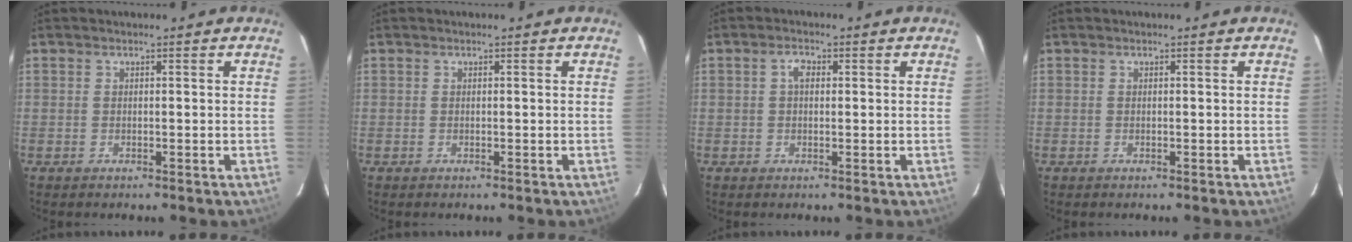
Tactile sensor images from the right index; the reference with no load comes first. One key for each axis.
{"total": 0.0}
{"total": 2.1, "fx": 0.4, "fy": 1.3, "fz": 1.6, "tx": -0.030, "ty": 0.009, "tz": 0.006}
{"total": 0.0}